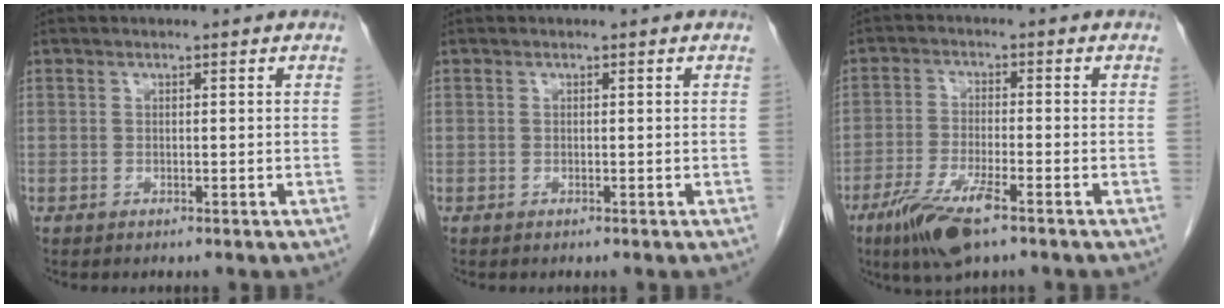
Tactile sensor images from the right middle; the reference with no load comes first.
{"total": 0.0}
{"total": 8.5, "force": [-5.2, 1.2, 6.6], "torque": [-0.133, -0.019, -0.094]}